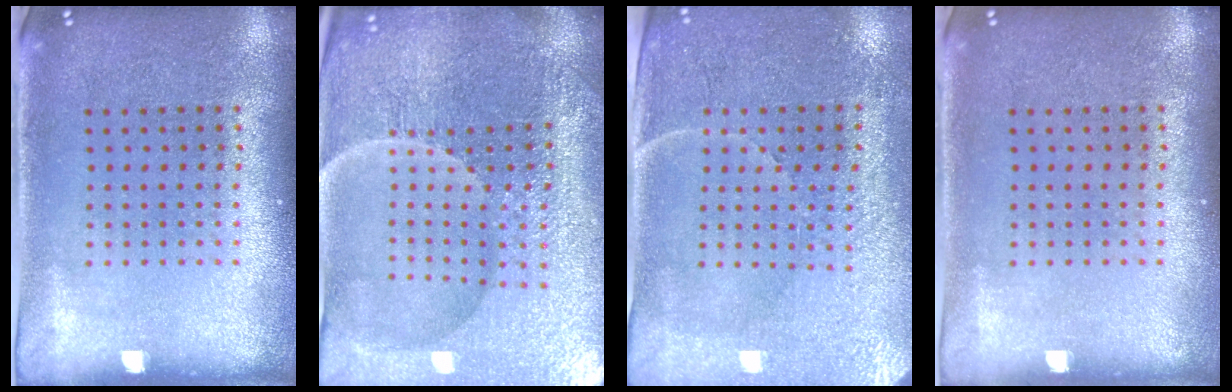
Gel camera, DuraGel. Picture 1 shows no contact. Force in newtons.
{"total": 5.4, "press": 5.2, "slide": 1.6}
{"total": 3.4, "press": 3.2, "slide": 1.3}
{"total": 0.0}